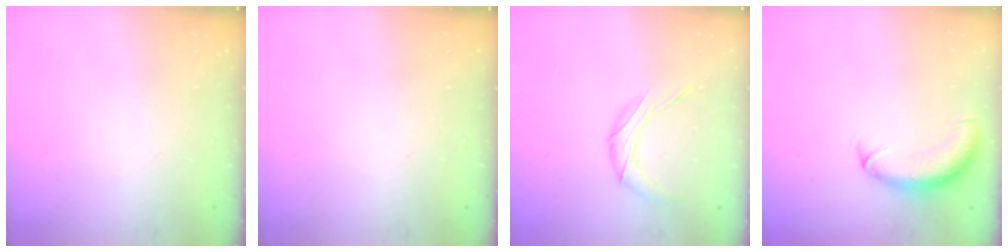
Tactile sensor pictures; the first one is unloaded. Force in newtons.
{"total": 0.0}
{"total": 7.8, "press": 7.8, "slide": 0.1}
{"total": 11.5, "press": 11.2, "slide": 2.6}